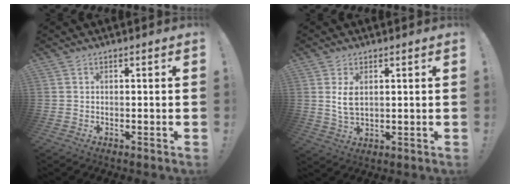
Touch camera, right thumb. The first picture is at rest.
{"total": 5.2, "force": [1.6, 3.0, 3.9], "torque": [-0.060, -0.007, 0.026]}